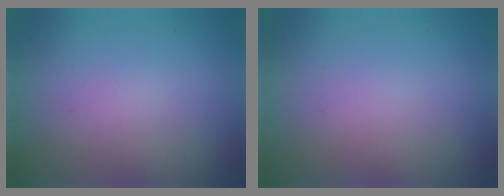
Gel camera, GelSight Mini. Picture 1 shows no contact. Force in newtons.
{"total": 0.0}